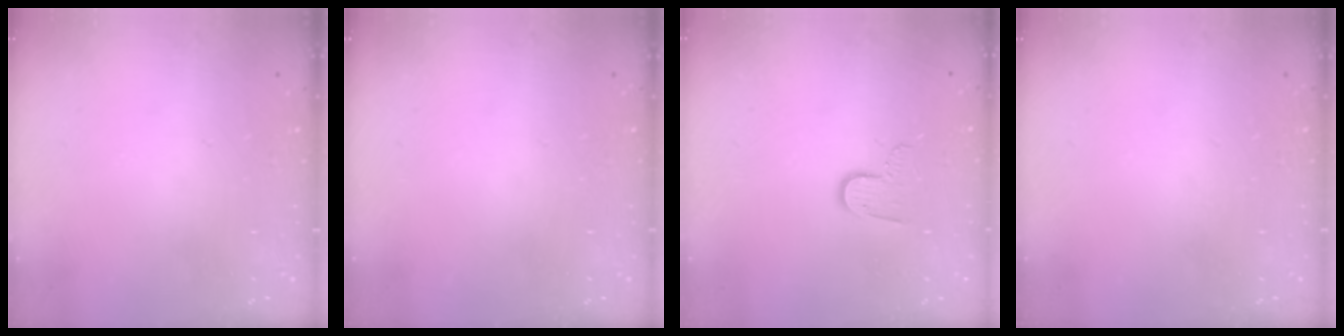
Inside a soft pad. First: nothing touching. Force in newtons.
{"total": 0.0}
{"total": 7.6, "press": 7.6, "slide": 0.6}
{"total": 0.0}